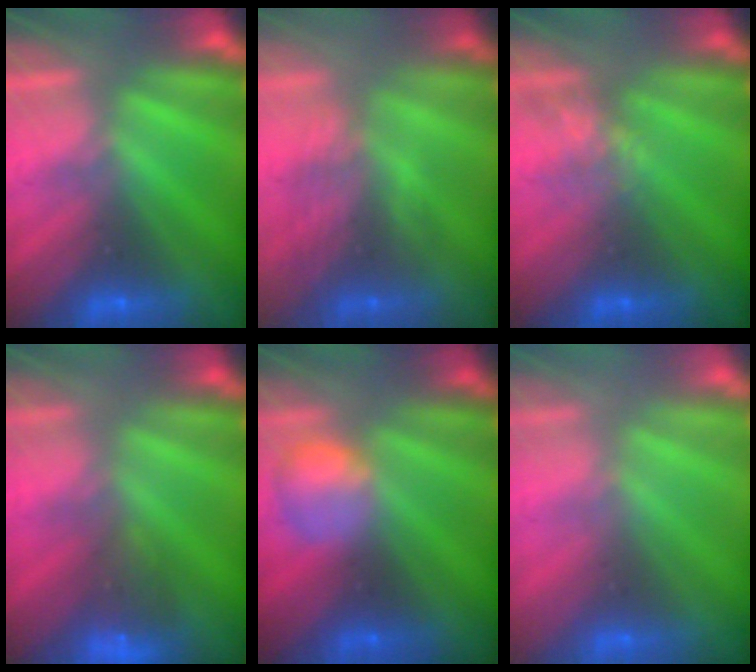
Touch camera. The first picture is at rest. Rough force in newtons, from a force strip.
{"total": 3.1}
{"total": 2.2}
{"total": 7.8}
{"total": 2.4}
{"total": 2.8}